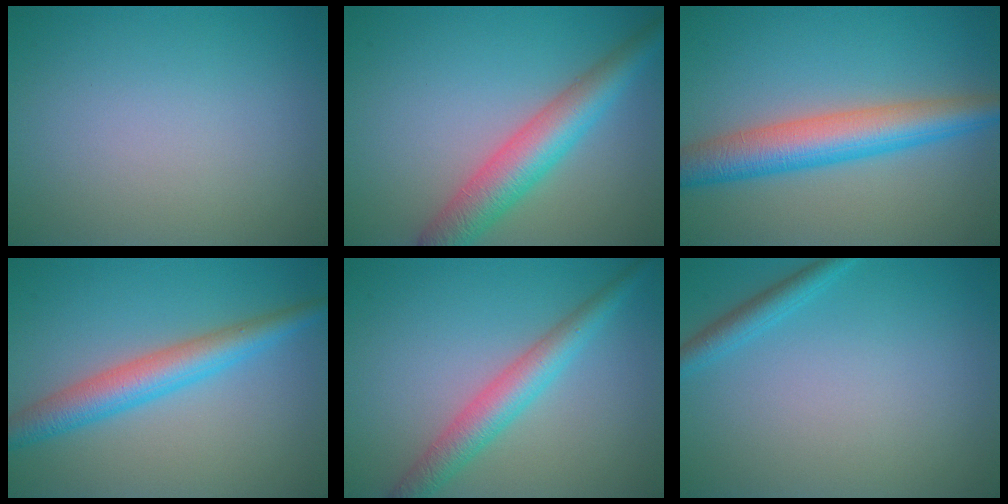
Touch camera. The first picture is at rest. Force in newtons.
{"total": 5.8, "press": 5.8, "slide": 0.1}
{"total": 6.3, "press": 6.3, "slide": 0.1}
{"total": 4.7, "press": 4.7, "slide": 0.1}
{"total": 3.9, "press": 3.9, "slide": 0.1}
{"total": 1.9, "press": 1.9, "slide": 0.1}